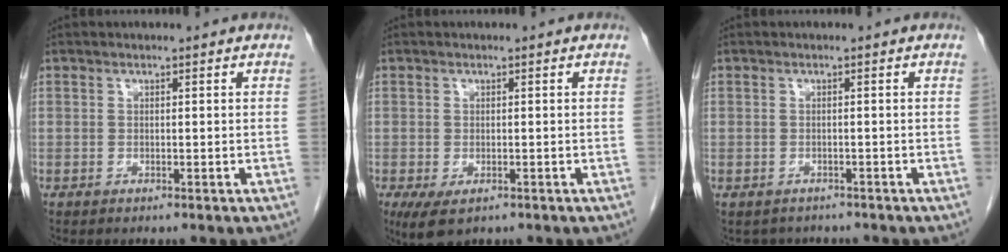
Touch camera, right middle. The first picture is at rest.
{"total": 4.3, "force": [-2.4, 1.9, 2.9], "torque": [-0.055, -0.010, -0.035]}
{"total": 3.3, "force": [-2.9, 1.5, 0.2], "torque": [-0.008, 0.000, -0.037]}